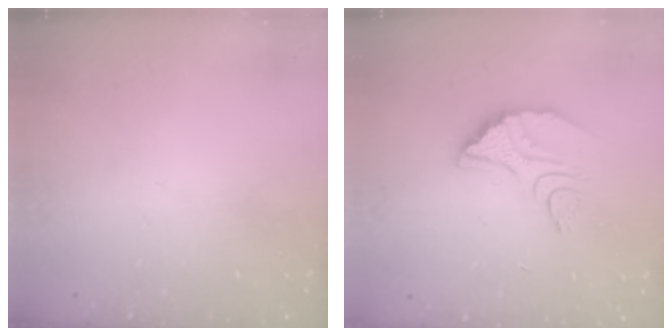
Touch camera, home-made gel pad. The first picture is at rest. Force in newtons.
{"total": 8.9, "press": 8.9, "slide": 0.5}